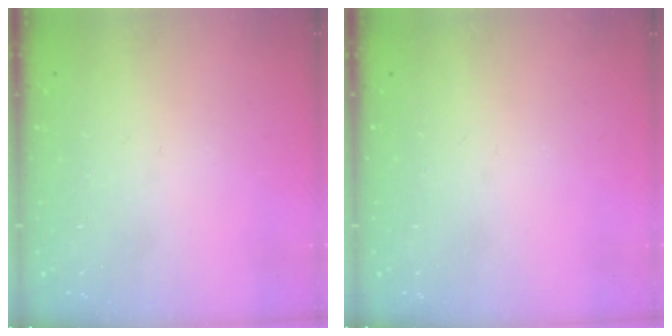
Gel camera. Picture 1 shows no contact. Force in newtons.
{"total": 0.0}